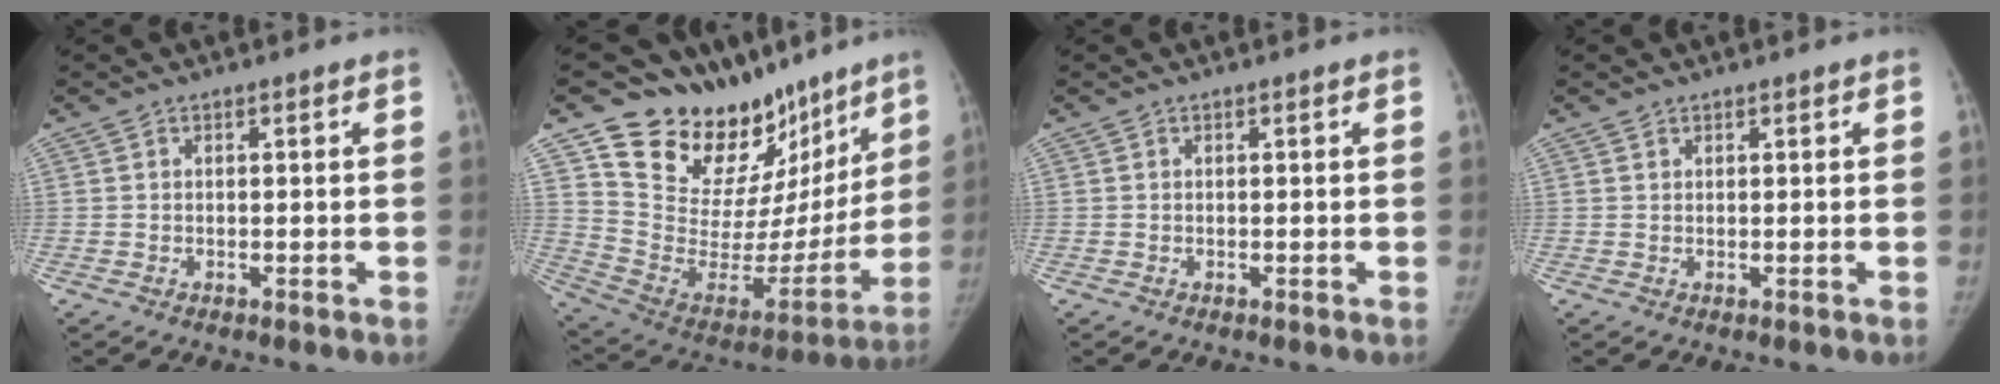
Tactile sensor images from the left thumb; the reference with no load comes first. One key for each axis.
{"total": 25.3, "fx": 19.0, "fy": 13.9, "fz": 9.2, "tx": -0.090, "ty": -0.111, "tz": 0.298}
{"total": 0.0}
{"total": 0.7, "fx": 0.6, "fy": 0.4, "fz": 0.1, "tx": 0.005, "ty": -0.003, "tz": 0.007}